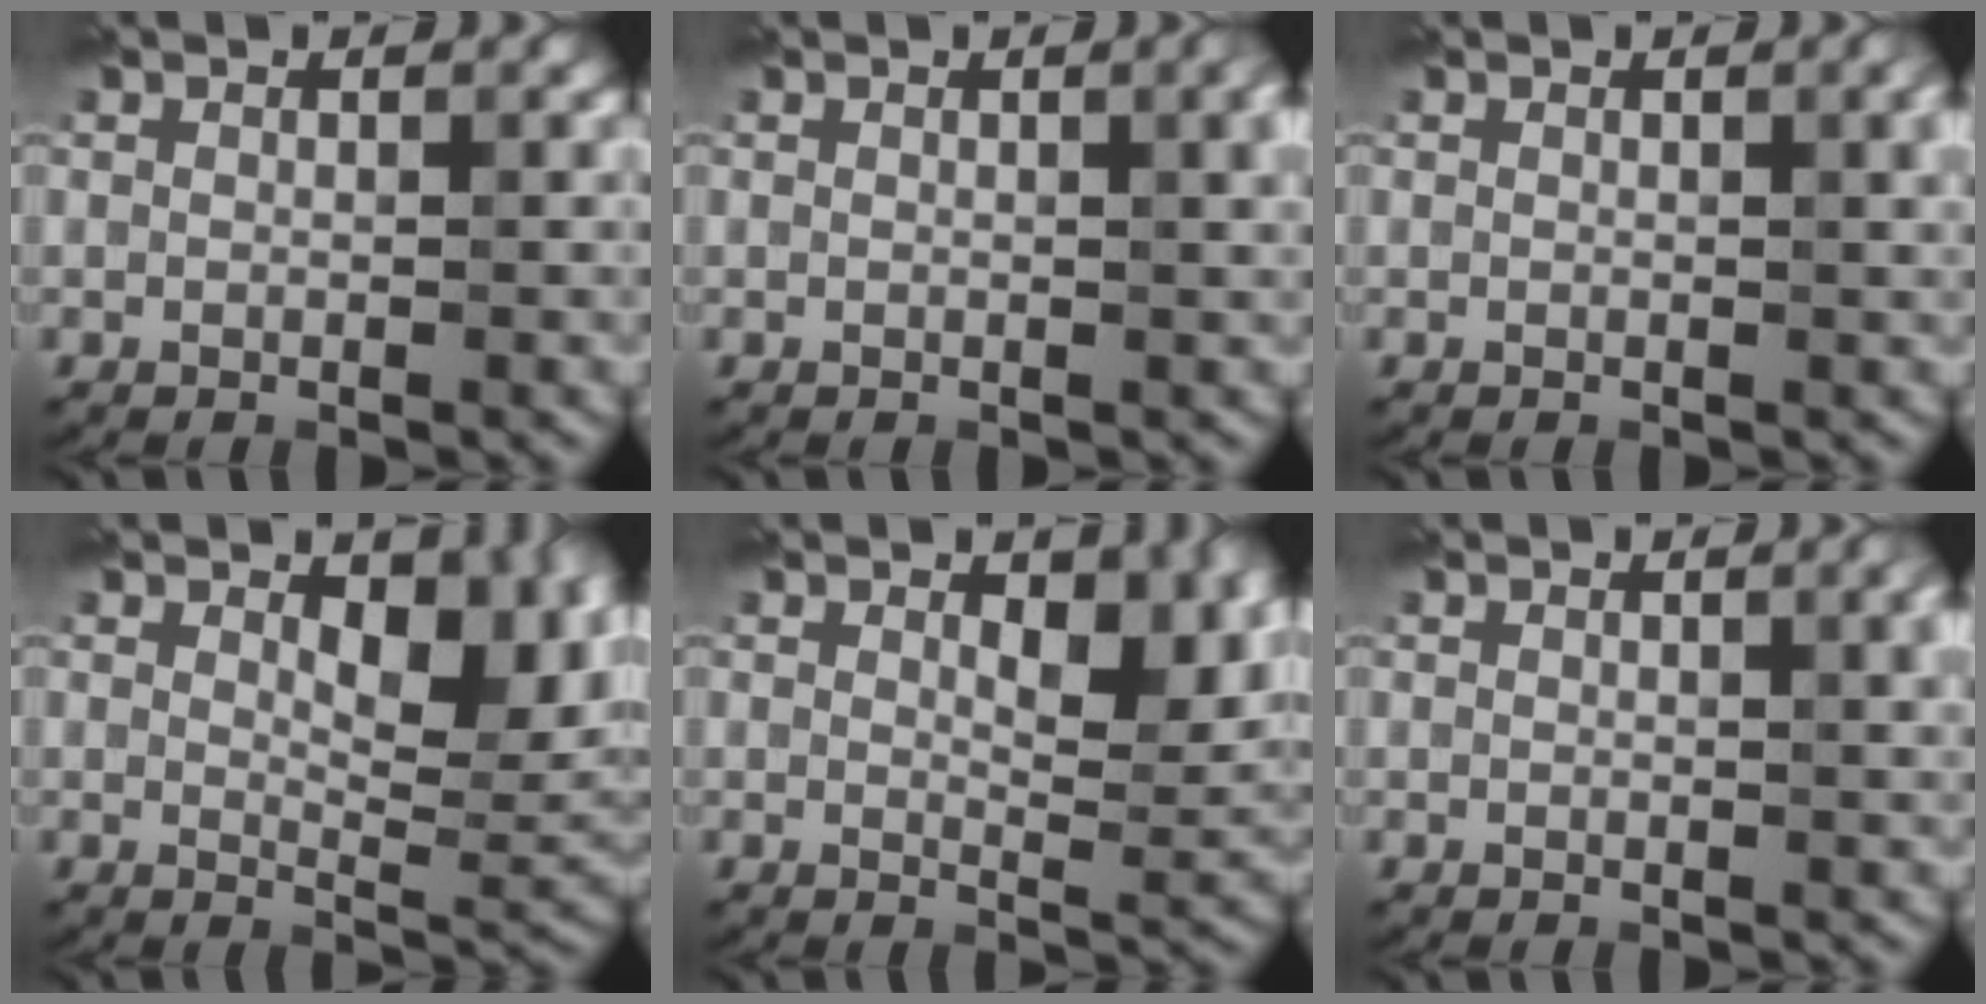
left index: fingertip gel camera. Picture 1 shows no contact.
{"total": 3.7, "force": [1.0, 1.5, 3.2], "torque": [-0.034, 0.003, 0.018]}
{"total": 2.9, "force": [0.9, 1.0, 2.6], "torque": [-0.032, 0.004, 0.013]}
{"total": 6.8, "force": [2.4, 3.3, 5.4], "torque": [-0.076, -0.012, 0.038]}
{"total": 4.8, "force": [1.8, 2.4, 3.8], "torque": [-0.056, -0.010, 0.030]}
{"total": 3.7, "force": [1.1, 1.4, 3.2], "torque": [-0.035, 0.004, 0.018]}